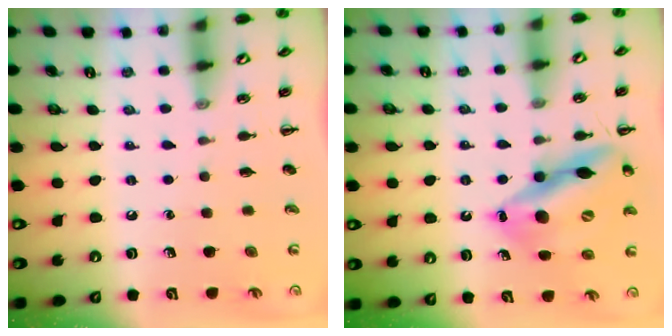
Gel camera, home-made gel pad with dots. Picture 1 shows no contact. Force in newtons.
{"total": 17.5, "press": 17.1, "slide": 4.0}